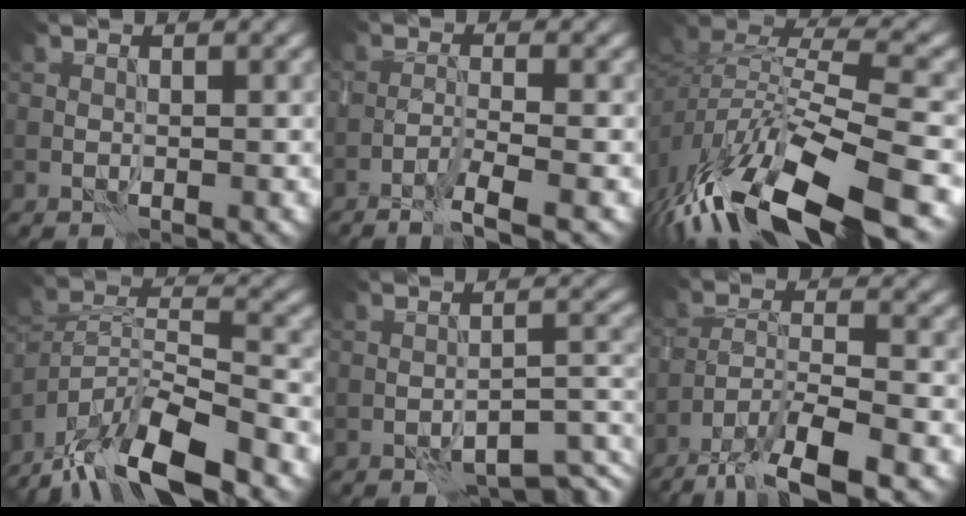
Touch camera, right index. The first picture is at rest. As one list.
[{"total": 3.1, "force": [-2.1, 0.1, 2.2], "torque": [-0.039, 0.005, -0.048]}, {"total": 14.9, "force": [-9.2, 5.3, 10.5], "torque": [-0.220, -0.004, -0.153]}, {"total": 12.3, "force": [-9.8, 3.1, 6.8], "torque": [-0.127, 0.006, -0.173]}, {"total": 4.5, "force": [-3.5, 1.1, 2.7], "torque": [-0.029, 0.006, -0.045]}, {"total": 8.6, "force": [-6.3, 2.3, 5.5], "torque": [-0.094, 0.000, -0.119]}]